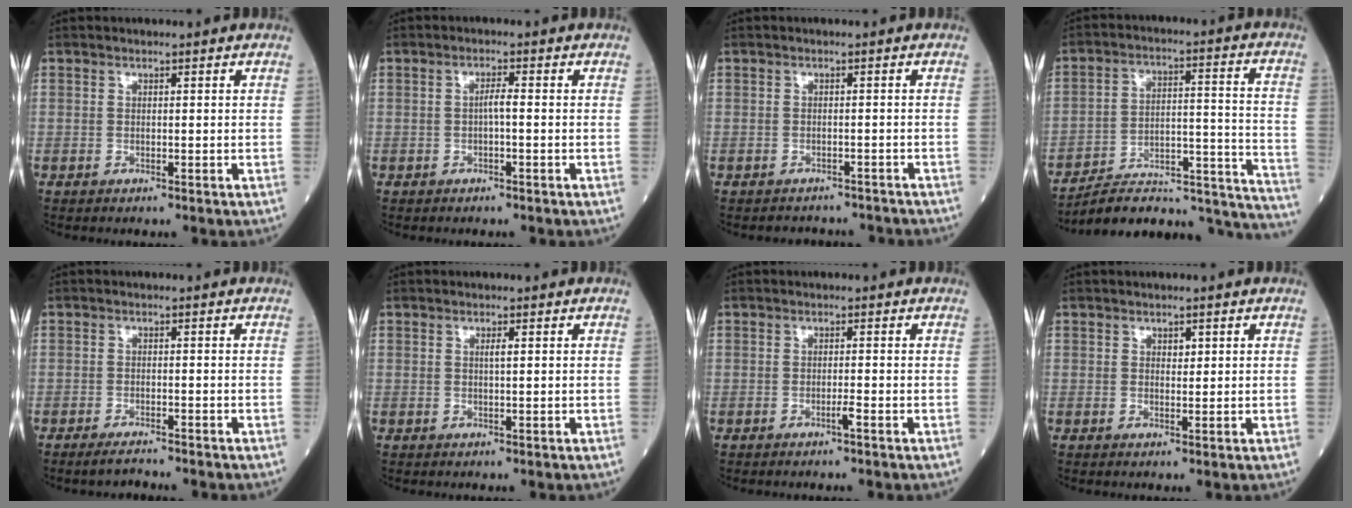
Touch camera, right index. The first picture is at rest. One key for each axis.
{"total": 1.7, "fx": -0.3, "fy": 0.1, "fz": 1.6, "tx": -0.028, "ty": 0.003, "tz": -0.007}
{"total": 5.2, "fx": -5.0, "fy": 1.6, "fz": 0.1, "tx": 0.002, "ty": 0.007, "tz": -0.057}
{"total": 24.1, "fx": -22.7, "fy": 3.2, "fz": 7.4, "tx": -0.036, "ty": 0.042, "tz": -0.318}
{"total": 2.4, "fx": -2.2, "fy": 0.2, "fz": 0.8, "tx": -0.019, "ty": -0.006, "tz": -0.036}
{"total": 0.9, "fx": 0.2, "fy": 0.0, "fz": 0.9, "tx": -0.018, "ty": 0.001, "tz": 0.003}
{"total": 0.9, "fx": -0.6, "fy": -0.2, "fz": 0.7, "tx": -0.012, "ty": 0.000, "tz": -0.011}
{"total": 1.0, "fx": 0.5, "fy": 0.6, "fz": 0.7, "tx": -0.006, "ty": -0.002, "tz": 0.007}